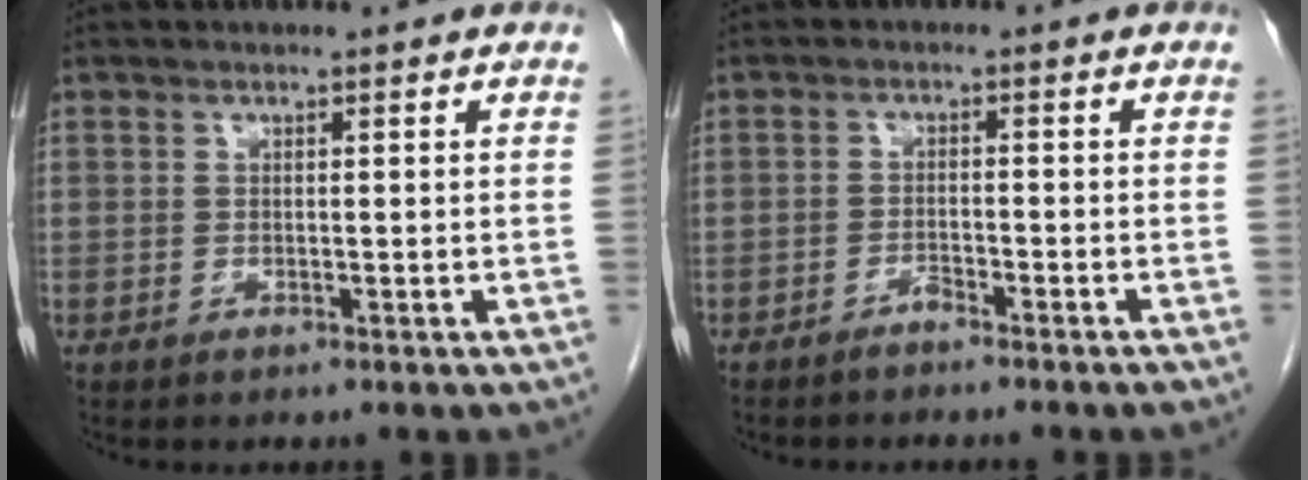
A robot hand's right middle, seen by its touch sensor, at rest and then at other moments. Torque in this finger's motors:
{"motor_torque": [-0.09, -0.06, 0.00, -0.01]}